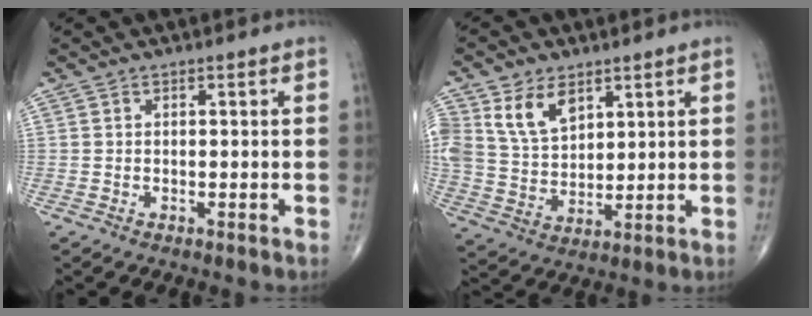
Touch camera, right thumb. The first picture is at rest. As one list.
[{"total": 9.6, "force": [5.0, 6.1, 5.5], "torque": [-0.085, -0.023, 0.106]}]